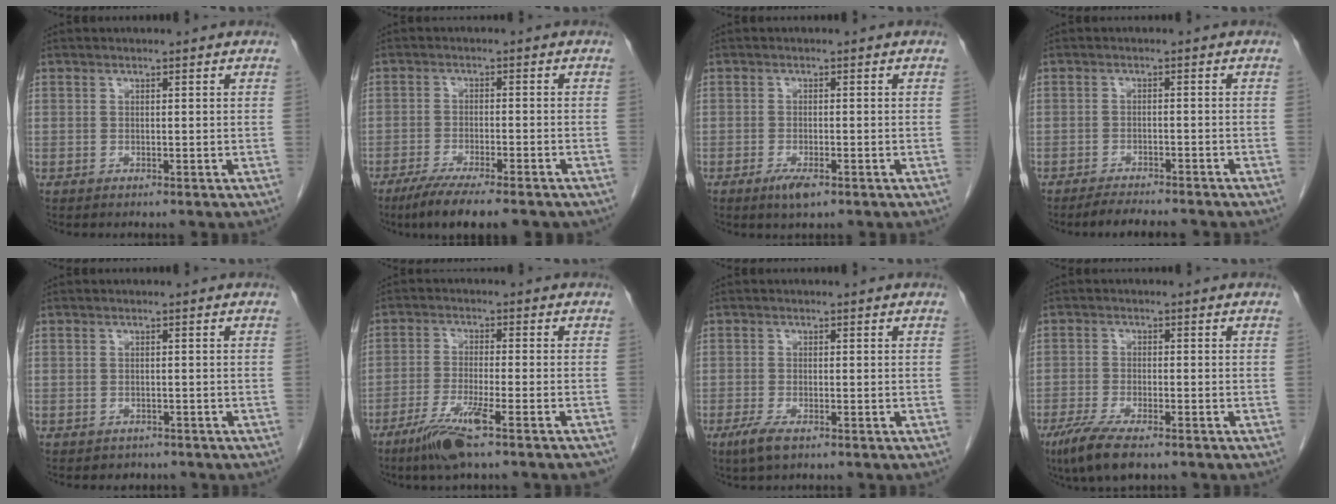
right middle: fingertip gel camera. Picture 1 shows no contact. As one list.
[{"total": 10.6, "force": [-8.2, 1.6, 6.5], "torque": [-0.095, -0.020, -0.123]}, {"total": 3.0, "force": [-1.7, 0.8, 2.3], "torque": [-0.042, -0.003, -0.028]}, {"total": 6.0, "force": [-5.5, 0.5, 2.4], "torque": [-0.033, -0.013, -0.084]}, {"total": 1.9, "force": [-1.5, 1.1, 0.0], "torque": [-0.009, 0.002, -0.024]}, {"total": 9.1, "force": [-6.2, 0.0, 6.7], "torque": [-0.116, -0.024, -0.104]}, {"total": 3.0, "force": [-1.8, 0.7, 2.3], "torque": [-0.055, -0.007, -0.034]}, {"total": 7.2, "force": [-4.9, 1.4, 5.1], "torque": [-0.097, -0.018, -0.081]}]